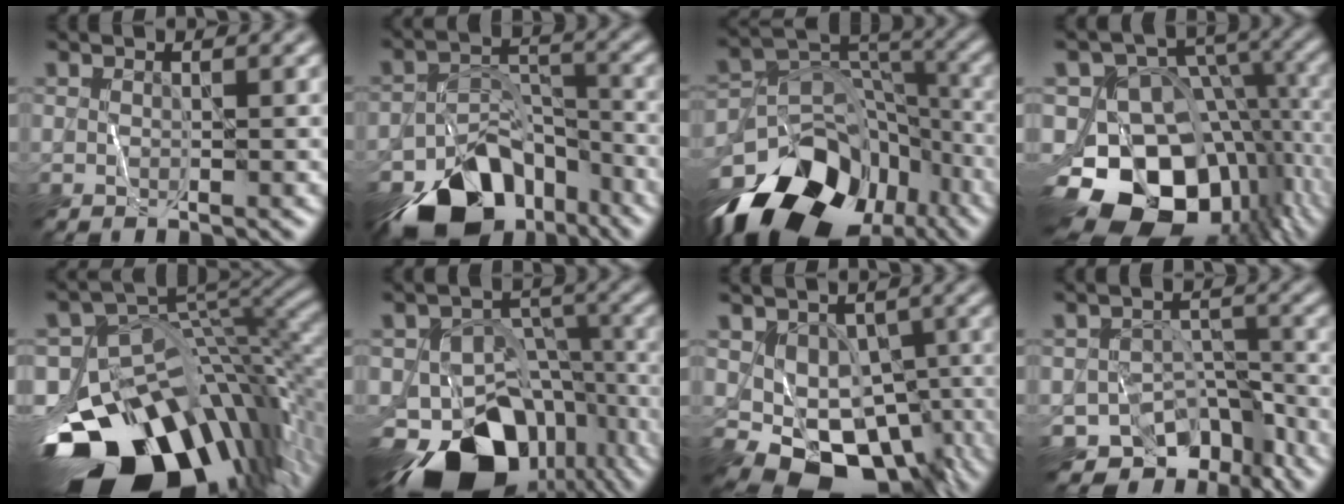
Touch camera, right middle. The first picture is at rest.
{"total": 11.8, "force": [-7.9, 6.5, 5.8], "torque": [-0.094, 0.000, -0.126]}
{"total": 16.0, "force": [-10.1, 10.1, 7.3], "torque": [-0.145, -0.006, -0.159]}
{"total": 16.4, "force": [-7.8, 11.4, 8.9], "torque": [-0.150, -0.005, -0.118]}
{"total": 16.9, "force": [-8.7, 9.2, 11.1], "torque": [-0.204, -0.026, -0.142]}
{"total": 15.5, "force": [-10.3, 8.9, 7.5], "torque": [-0.140, -0.028, -0.142]}
{"total": 7.8, "force": [-2.2, 5.8, 4.7], "torque": [-0.066, -0.016, -0.026]}
{"total": 9.7, "force": [-7.2, 5.3, 3.7], "torque": [-0.032, -0.001, -0.099]}